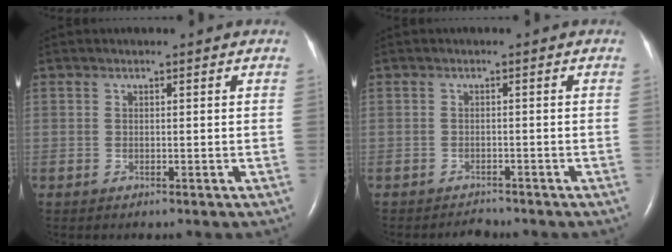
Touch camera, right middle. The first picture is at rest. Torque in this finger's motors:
{"motor_torque": [-0.06, 0.07, -0.03, -0.01]}